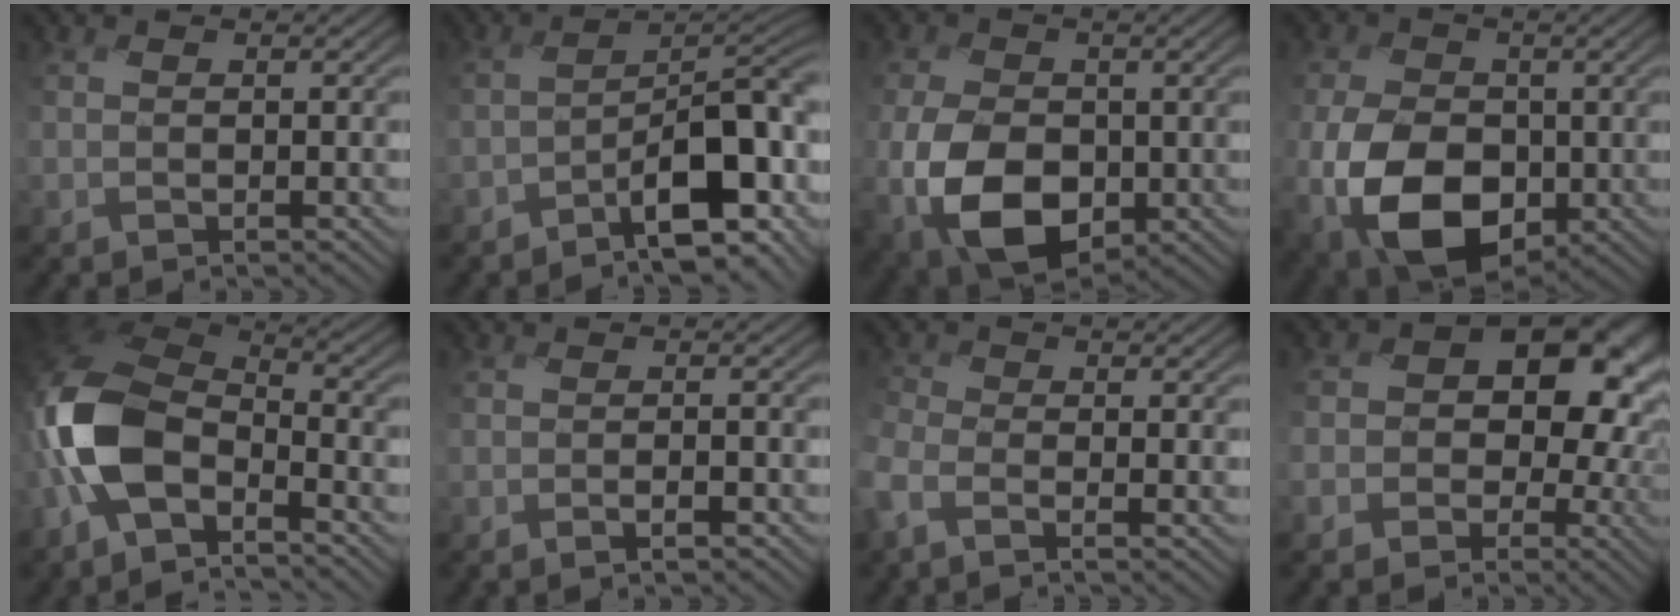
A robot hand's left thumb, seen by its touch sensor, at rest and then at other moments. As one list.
[{"total": 13.5, "force": [-4.8, 6.0, 11.1], "torque": [-0.157, -0.027, -0.073]}, {"total": 11.1, "force": [-3.3, 7.2, 7.9], "torque": [-0.175, -0.021, -0.072]}, {"total": 13.1, "force": [-4.0, 8.5, 9.1], "torque": [-0.182, -0.022, -0.083]}, {"total": 12.3, "force": [-5.2, 7.0, 8.6], "torque": [-0.225, -0.006, -0.119]}, {"total": 1.7, "force": [-1.3, -0.1, 1.0], "torque": [-0.018, -0.004, -0.028]}, {"total": 3.1, "force": [-2.5, 1.2, 1.4], "torque": [-0.046, -0.004, -0.066]}, {"total": 12.4, "force": [-0.5, 10.0, 7.4], "torque": [-0.102, -0.020, -0.019]}]